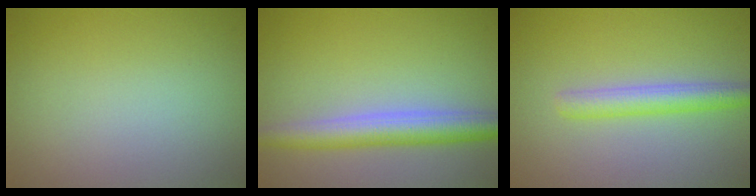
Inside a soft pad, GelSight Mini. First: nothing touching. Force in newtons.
{"total": 4.4, "press": 4.4, "slide": 0.1}
{"total": 2.9, "press": 2.9, "slide": 0.0}